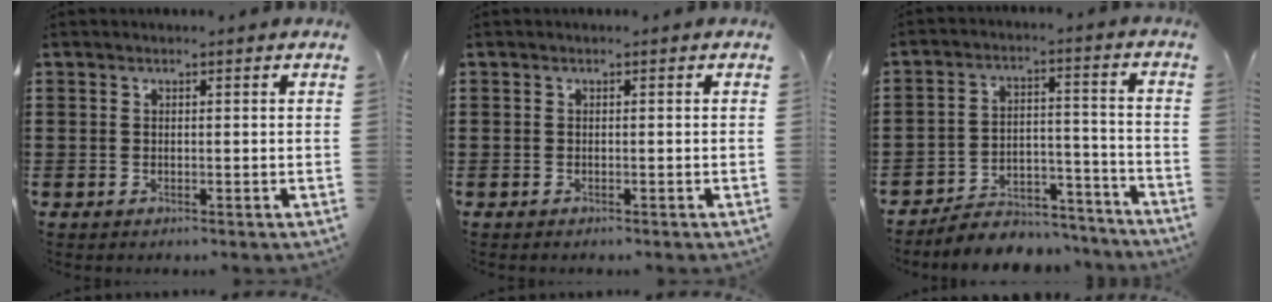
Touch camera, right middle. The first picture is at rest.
{"total": 0.0}
{"total": 6.2, "force": [-5.9, 1.8, 0.7], "torque": [-0.008, 0.023, -0.118]}